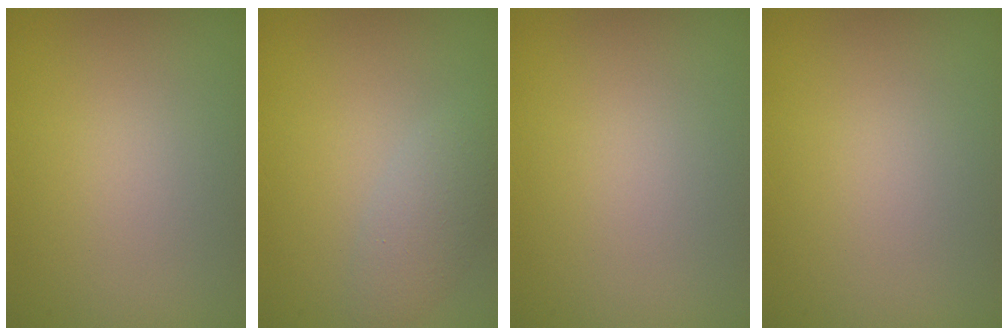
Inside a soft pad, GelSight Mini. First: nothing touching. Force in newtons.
{"total": 2.5, "press": 2.5, "slide": 0.1}
{"total": 0.0}
{"total": 0.0}